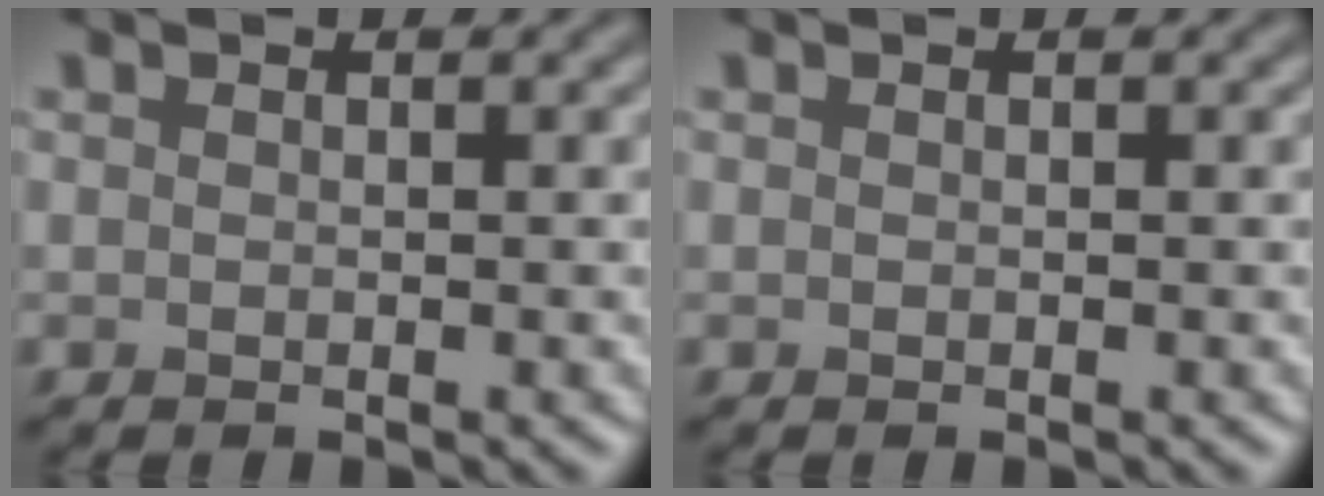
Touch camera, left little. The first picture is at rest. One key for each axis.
{"total": 0.0}